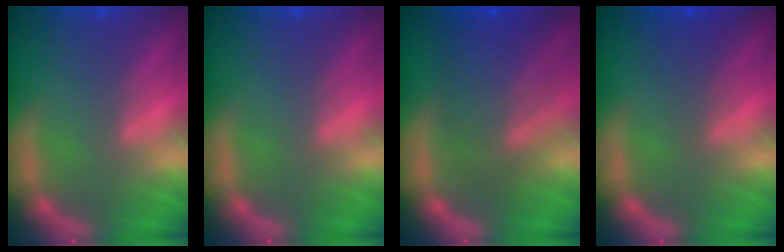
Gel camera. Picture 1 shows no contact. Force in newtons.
{"total": 0.0}
{"total": 7.1}
{"total": 2.0}